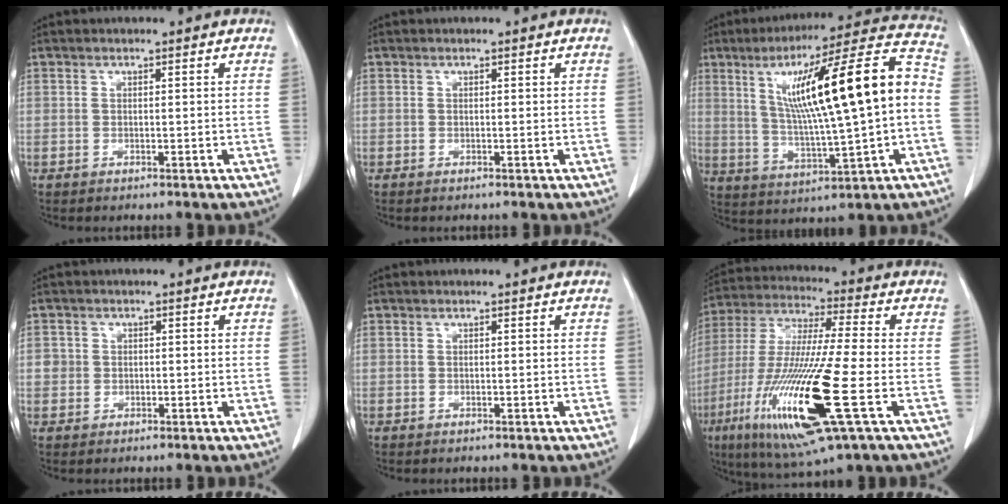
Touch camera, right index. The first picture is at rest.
{"total": 0.0}
{"total": 20.4, "force": [2.0, 1.7, 20.2], "torque": [-0.321, 0.030, 0.033]}
{"total": 2.0, "force": [0.1, 1.9, 0.3], "torque": [0.006, 0.008, 0.005]}
{"total": 0.0}
{"total": 20.2, "force": [-6.7, 1.3, 19.1], "torque": [-0.410, -0.039, -0.123]}